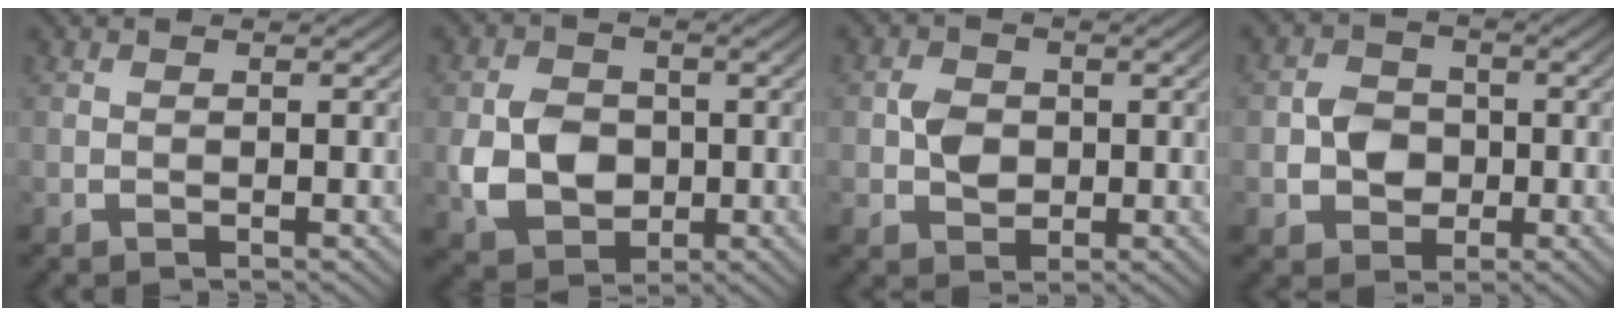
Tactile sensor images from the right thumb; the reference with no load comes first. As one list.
[{"total": 7.7, "force": [-0.8, 6.2, 4.6], "torque": [-0.104, -0.031, 0.001]}, {"total": 3.4, "force": [0.0, 2.8, 2.0], "torque": [-0.038, -0.014, 0.008]}, {"total": 5.1, "force": [-0.5, 4.3, 2.6], "torque": [-0.053, -0.021, 0.002]}]